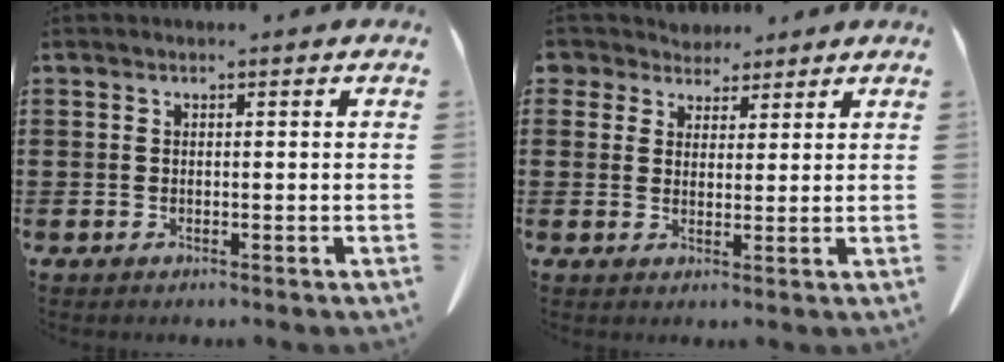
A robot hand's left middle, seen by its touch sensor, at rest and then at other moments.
{"total": 4.1, "force": [3.5, 2.2, 0.3], "torque": [-0.024, 0.001, 0.065]}